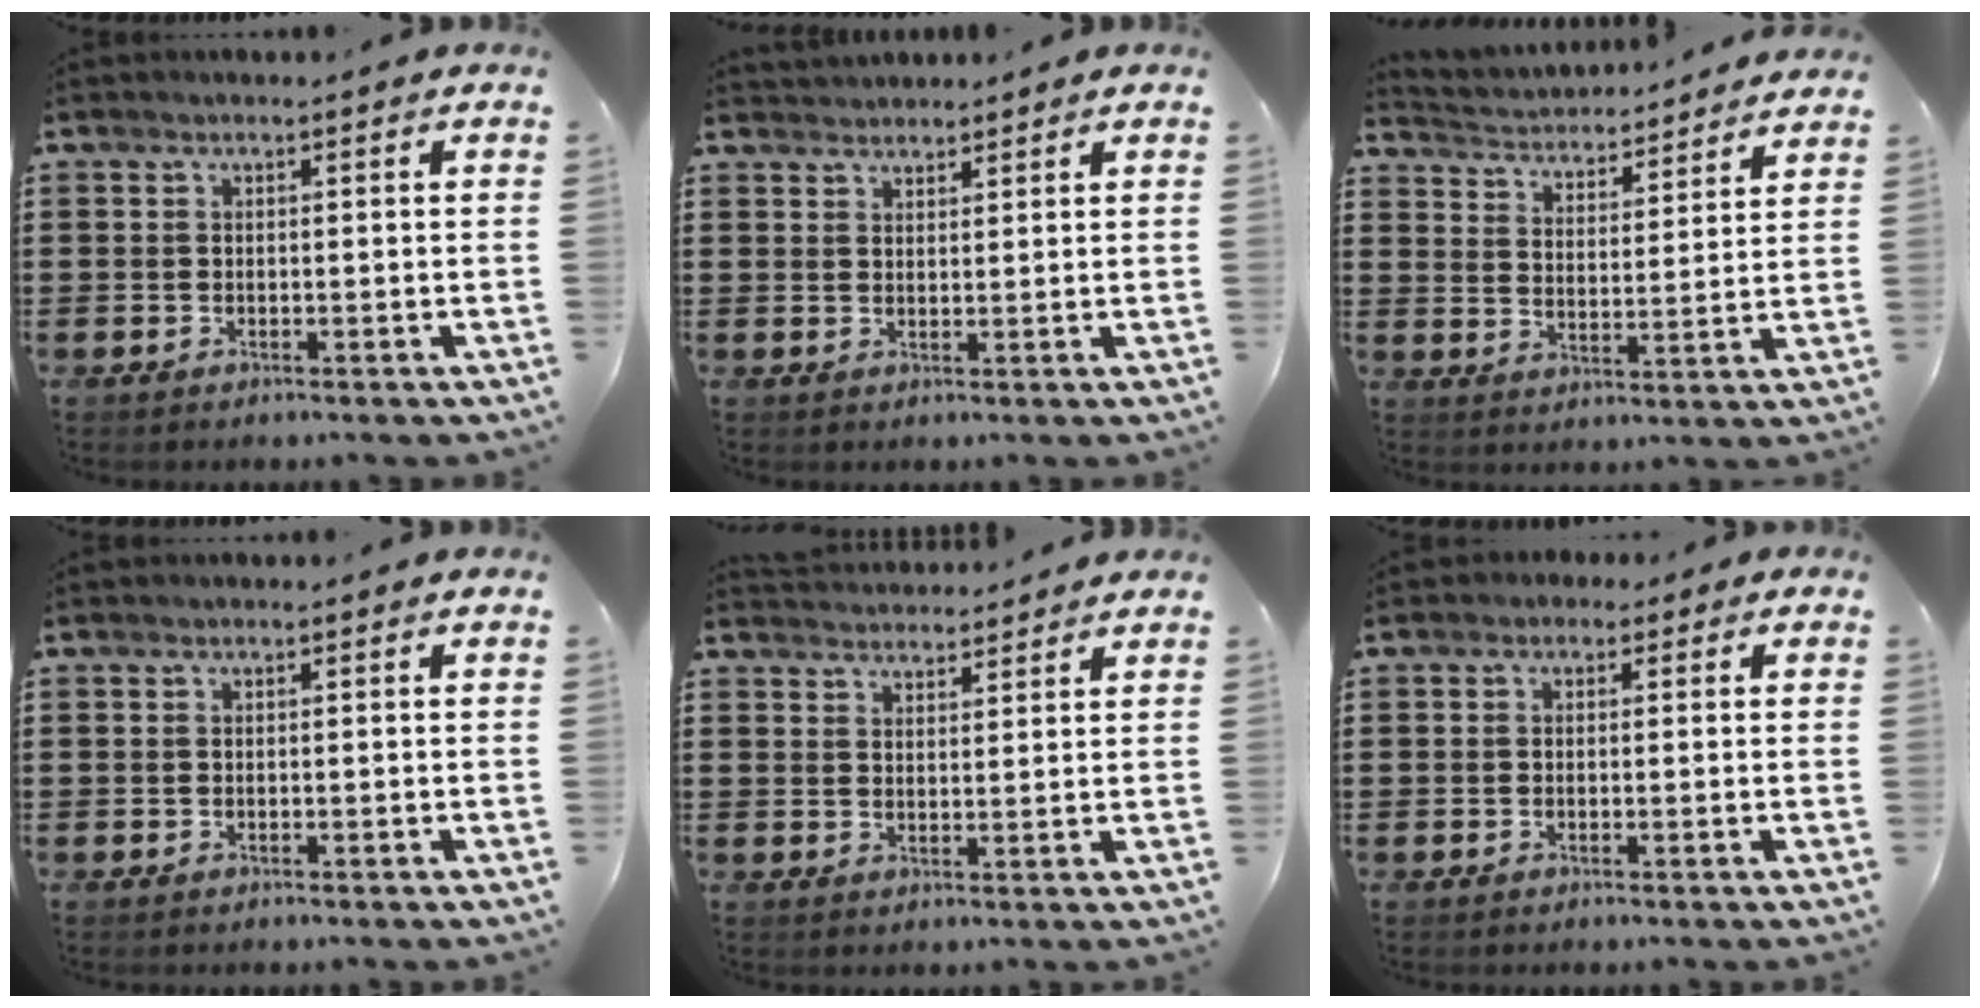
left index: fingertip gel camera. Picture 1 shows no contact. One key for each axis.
{"total": 1.8, "fx": 1.7, "fy": 0.3, "fz": -0.3, "tx": 0.000, "ty": 0.000, "tz": 0.035}
{"total": 3.2, "fx": 3.1, "fy": 0.0, "fz": -0.4, "tx": -0.015, "ty": -0.032, "tz": 0.047}
{"total": 0.0}
{"total": 2.9, "fx": 2.8, "fy": 0.2, "fz": -0.3, "tx": -0.002, "ty": -0.009, "tz": 0.055}
{"total": 1.1, "fx": -0.4, "fy": 0.9, "fz": 0.5, "tx": -0.012, "ty": 0.003, "tz": -0.008}